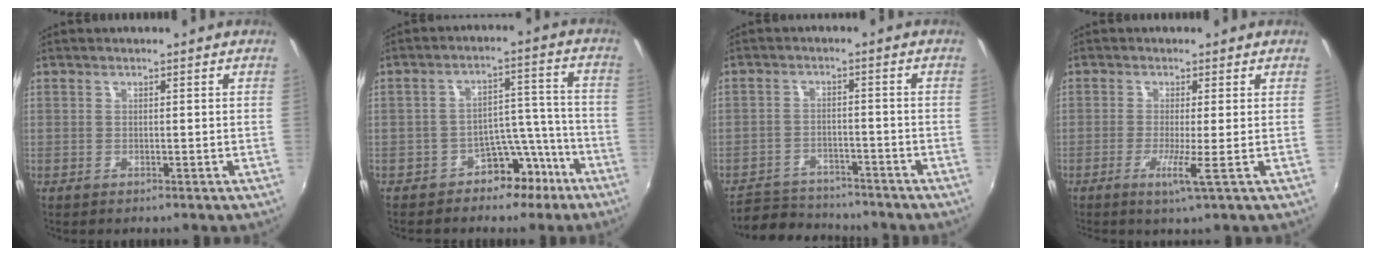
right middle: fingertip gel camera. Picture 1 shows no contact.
{"total": 8.4, "force": [-5.8, 5.4, 2.8], "torque": [-0.028, 0.050, -0.072]}
{"total": 9.1, "force": [-8.3, 3.3, 1.8], "torque": [-0.057, 0.011, -0.128]}
{"total": 3.5, "force": [-1.0, -1.1, 3.2], "torque": [-0.072, -0.010, -0.026]}